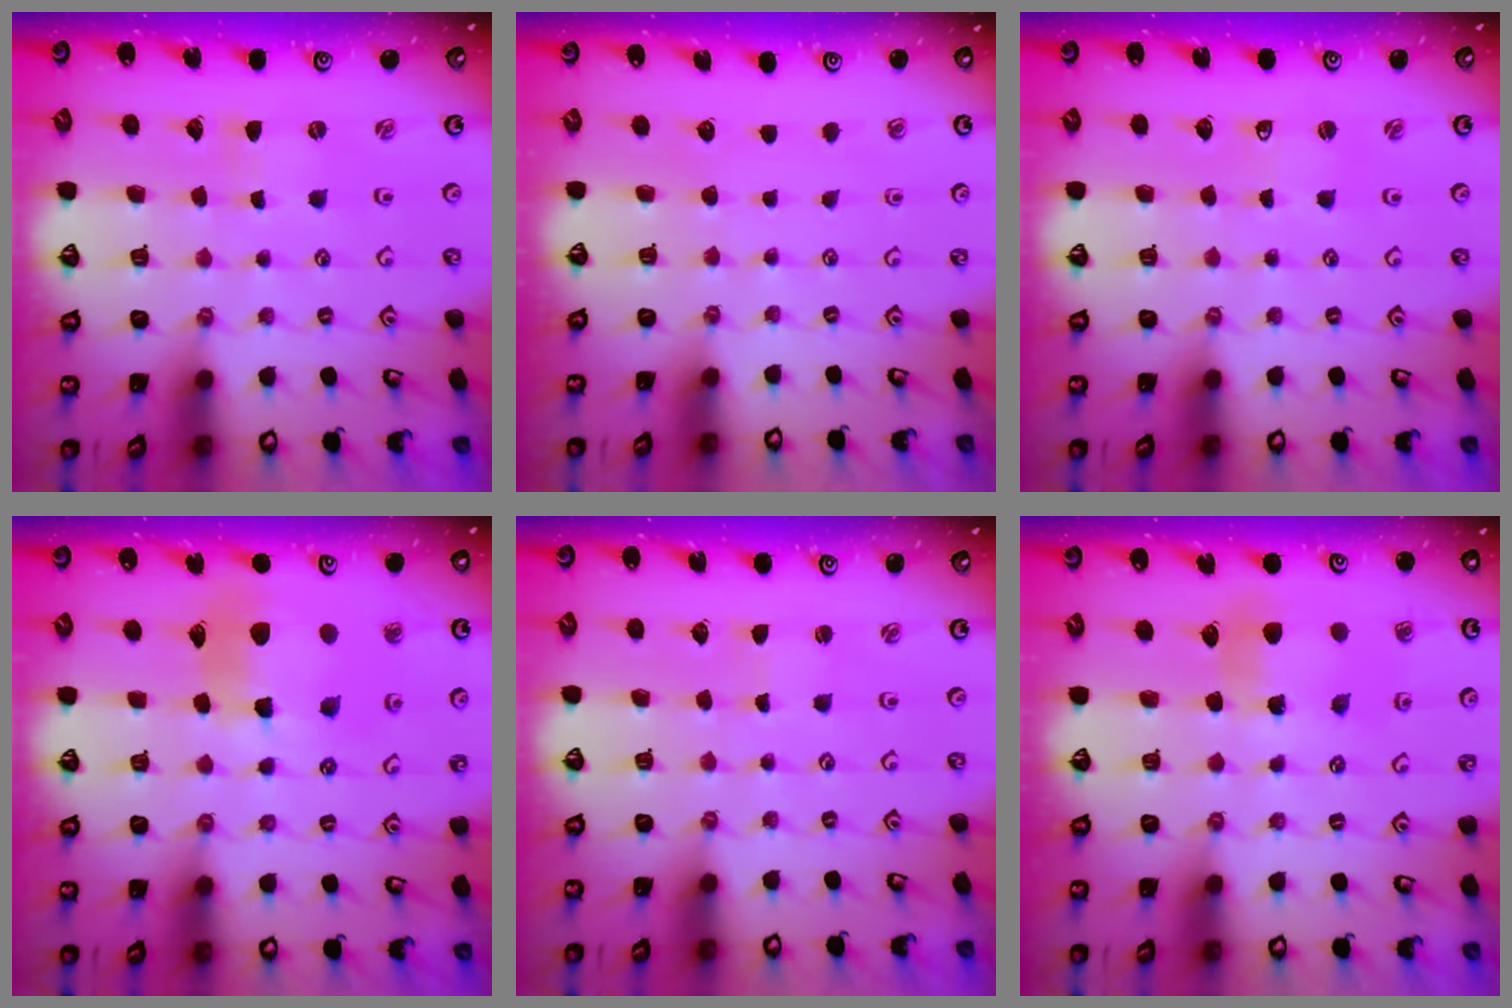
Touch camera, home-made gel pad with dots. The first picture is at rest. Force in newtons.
{"total": 0.0}
{"total": 1.2, "press": 1.2, "slide": 0.0}
{"total": 13.9, "press": 13.8, "slide": 1.6}
{"total": 0.6, "press": 0.6, "slide": 0.0}
{"total": 7.1, "press": 7.1, "slide": 0.5}